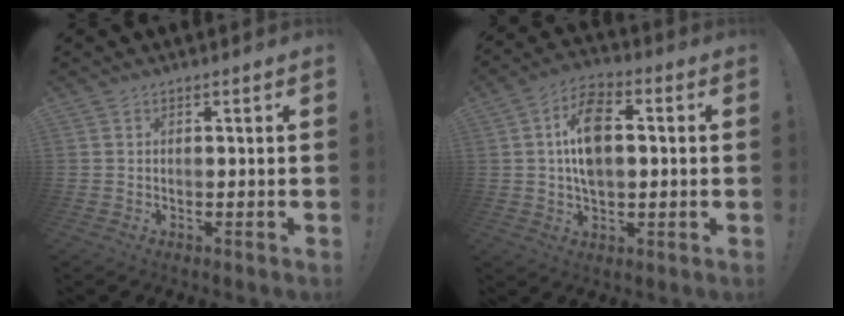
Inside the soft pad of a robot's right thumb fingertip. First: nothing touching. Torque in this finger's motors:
{"motor_torque": [1.31, 1.27, 0.20, 0.09, 0.36]}